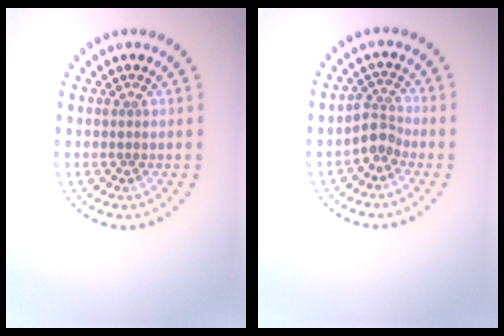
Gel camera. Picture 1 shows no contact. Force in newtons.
{"total": 2.2, "press": 1.8, "slide": 1.4}